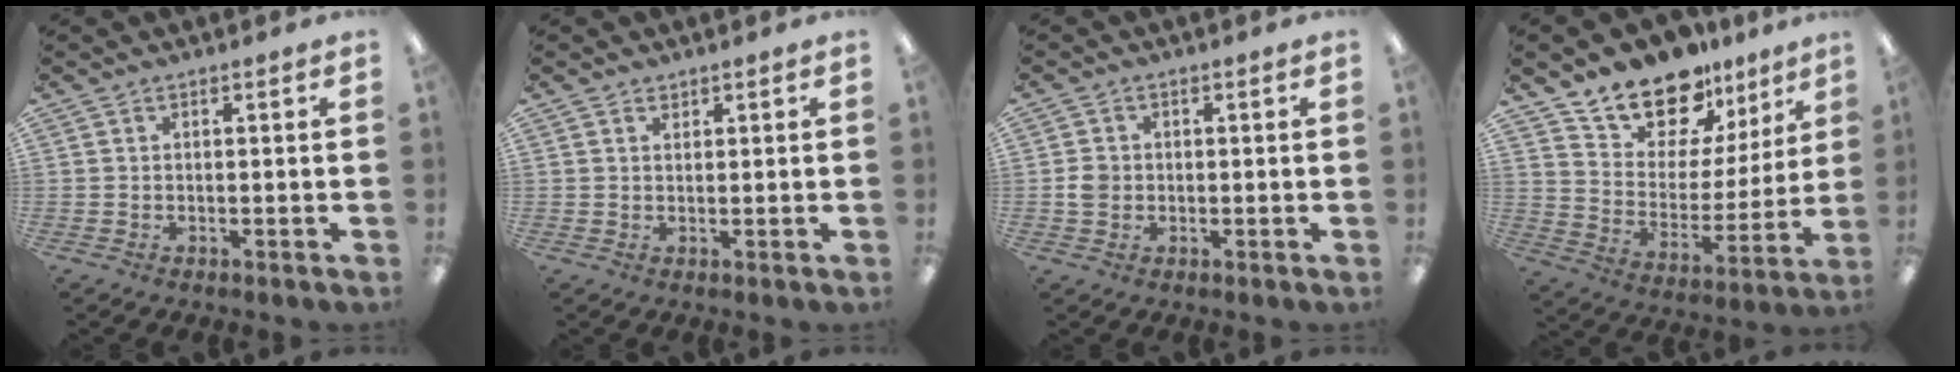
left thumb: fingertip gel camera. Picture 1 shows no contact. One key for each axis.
{"total": 1.3, "fx": 1.1, "fy": 0.6, "fz": 0.2, "tx": 0.004, "ty": -0.003, "tz": 0.018}
{"total": 2.9, "fx": -0.2, "fy": 2.7, "fz": 1.1, "tx": -0.012, "ty": 0.002, "tz": -0.006}
{"total": 15.7, "fx": 13.6, "fy": 7.1, "fz": 3.0, "tx": -0.074, "ty": -0.117, "tz": 0.254}